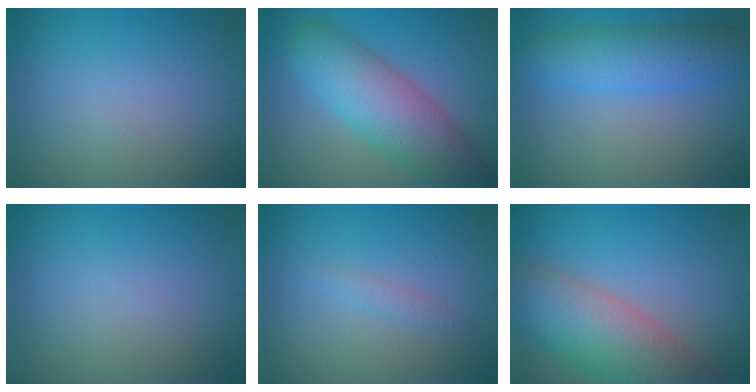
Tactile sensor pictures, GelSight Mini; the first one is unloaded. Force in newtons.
{"total": 8.3, "press": 8.3, "slide": 0.4}
{"total": 5.6, "press": 5.6, "slide": 0.1}
{"total": 0.0}
{"total": 1.0, "press": 1.0, "slide": 0.1}
{"total": 9.1, "press": 9.0, "slide": 0.6}